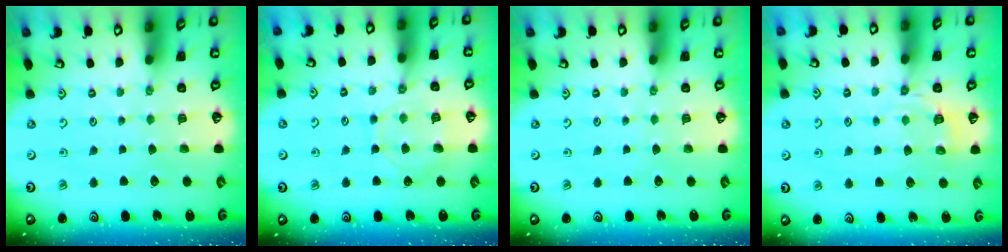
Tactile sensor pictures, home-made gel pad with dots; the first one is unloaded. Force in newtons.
{"total": 8.8, "press": 8.8, "slide": 0.9}
{"total": 0.0}
{"total": 4.2, "press": 3.5, "slide": 2.3}